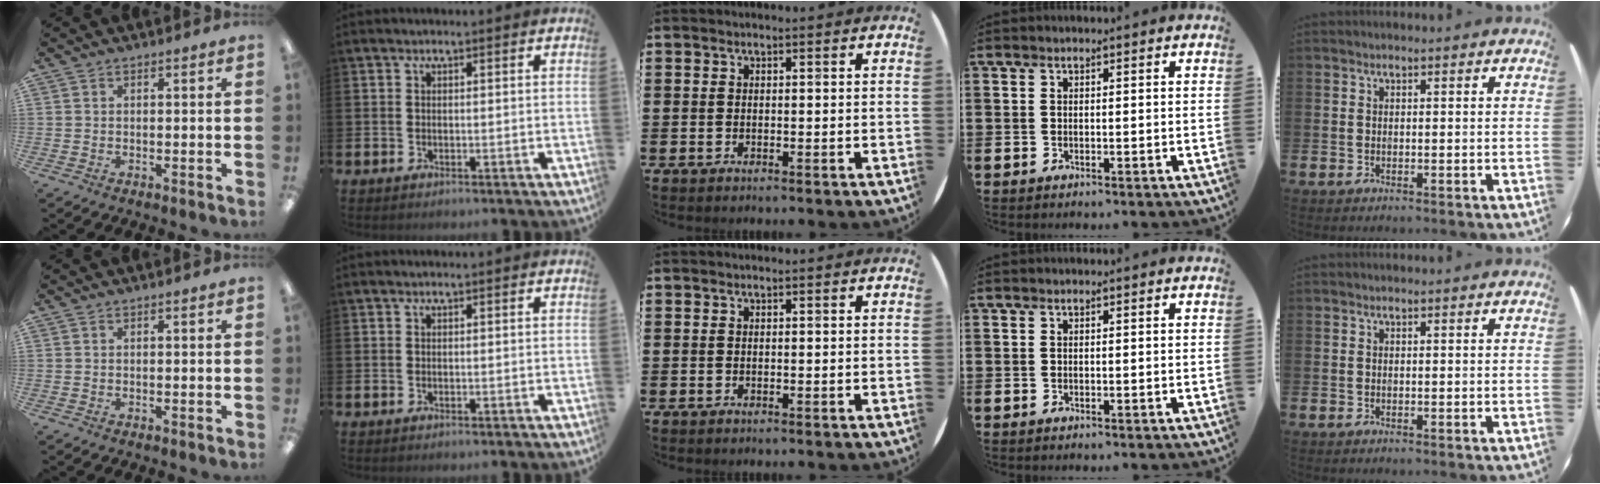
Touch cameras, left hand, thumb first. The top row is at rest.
{}